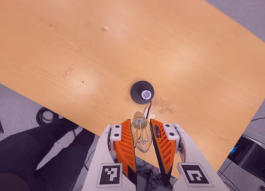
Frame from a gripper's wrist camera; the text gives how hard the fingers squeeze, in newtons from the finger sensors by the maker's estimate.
{"total": 10.2, "left": 9.8, "right": 10.7}